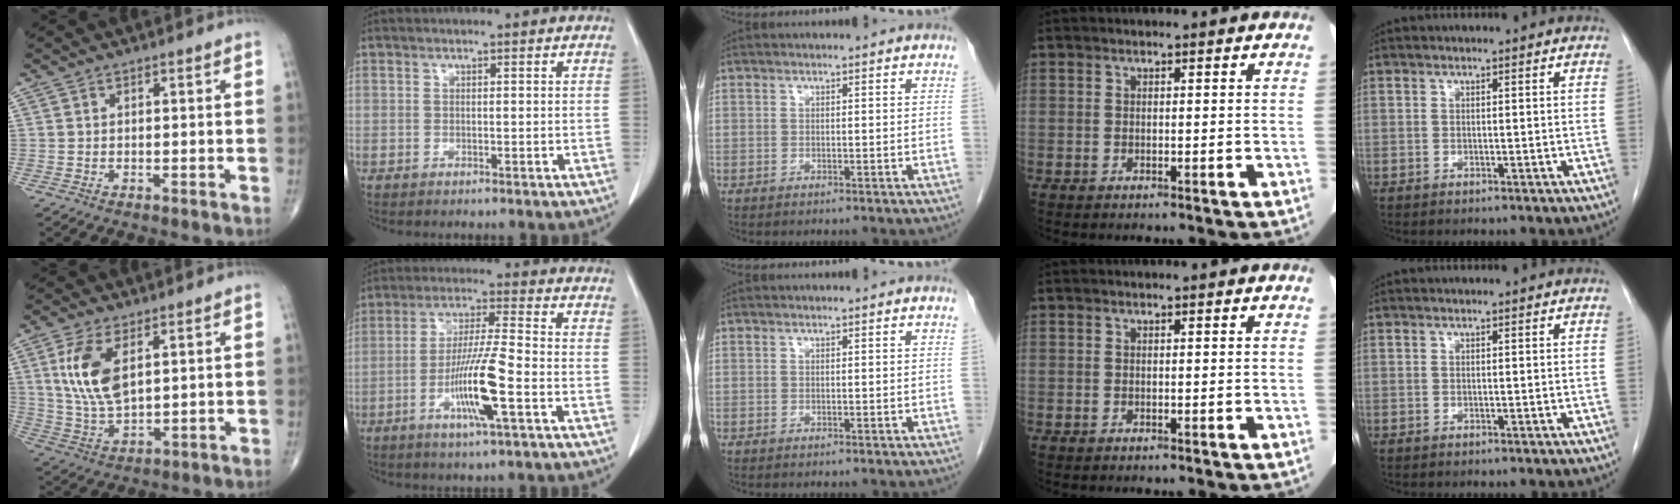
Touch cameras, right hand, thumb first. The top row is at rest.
{"thumb": {"total": 11.1, "force": [3.7, 5.4, 9.0], "torque": [-0.182, -0.014, 0.081]}, "index": {"total": 10.7, "force": [-3.7, 0.0, 10.0], "torque": [-0.193, -0.012, -0.071]}}